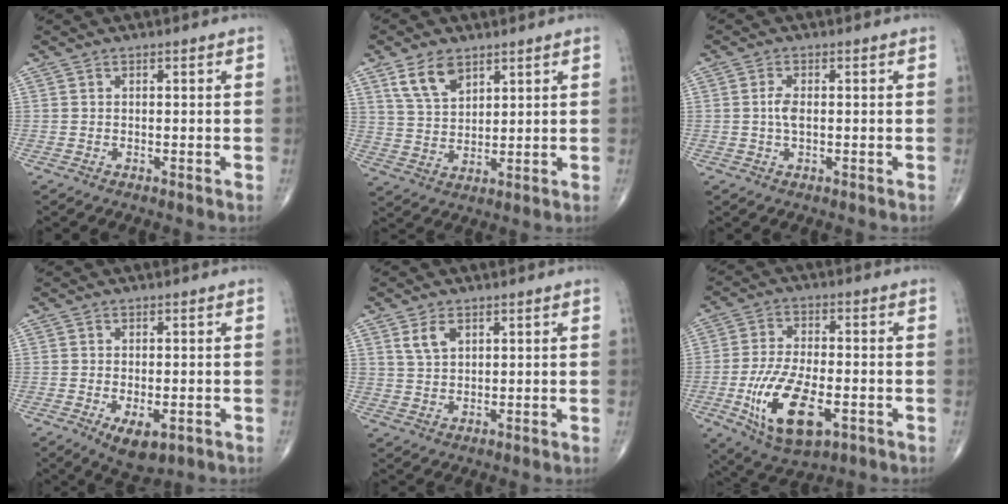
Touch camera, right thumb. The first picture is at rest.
{"total": 7.5, "force": [4.5, 4.2, 4.2], "torque": [-0.065, -0.022, 0.094]}
{"total": 2.5, "force": [0.0, 1.2, 2.3], "torque": [-0.048, 0.004, 0.000]}
{"total": 6.2, "force": [-2.3, 3.1, 4.9], "torque": [-0.076, -0.005, -0.025]}
{"total": 4.1, "force": [2.0, 2.5, 2.6], "torque": [-0.041, -0.008, 0.044]}
{"total": 15.3, "force": [-4.9, 7.1, 12.6], "torque": [-0.237, 0.003, -0.078]}